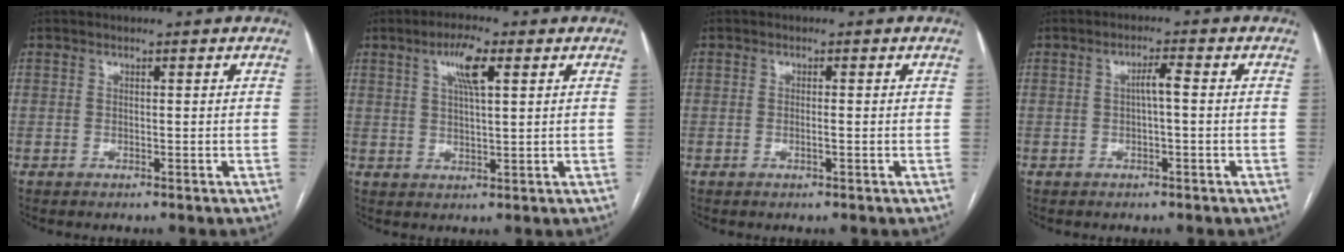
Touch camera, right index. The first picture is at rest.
{"total": 5.6, "force": [2.5, 0.9, 4.9], "torque": [-0.091, 0.006, 0.043]}
{"total": 1.0, "force": [-0.3, 0.0, 0.9], "torque": [-0.018, 0.000, -0.004]}
{"total": 2.3, "force": [-0.1, 0.2, 2.3], "torque": [-0.037, 0.006, -0.002]}